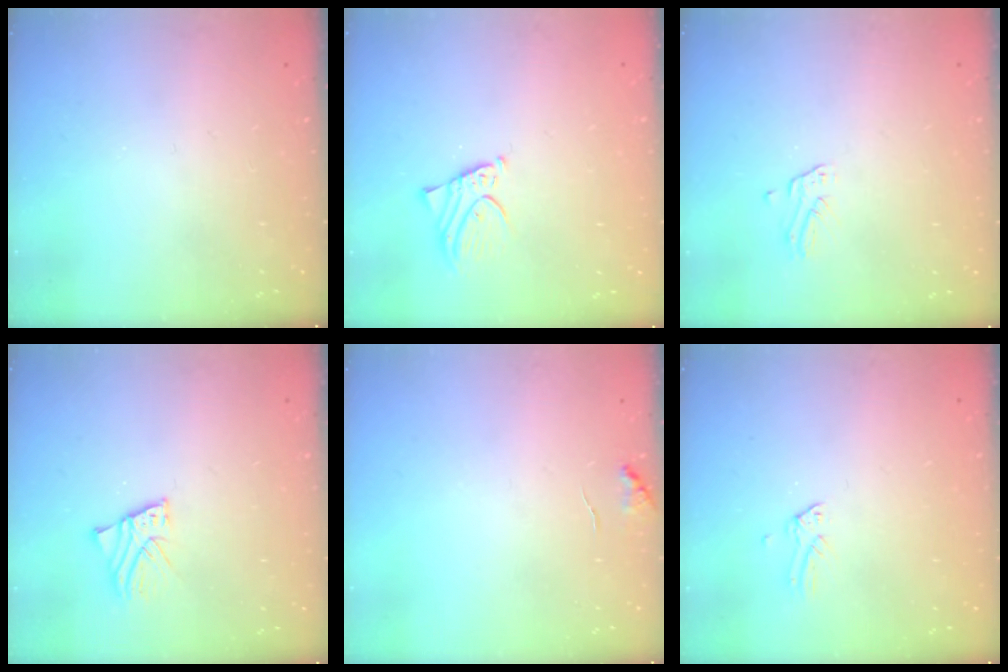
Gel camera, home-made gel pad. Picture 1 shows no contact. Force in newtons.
{"total": 4.3, "press": 4.3, "slide": 0.3}
{"total": 1.8, "press": 1.8, "slide": 0.1}
{"total": 2.4, "press": 2.4, "slide": 0.2}
{"total": 5.4, "press": 5.4, "slide": 0.6}
{"total": 0.0}